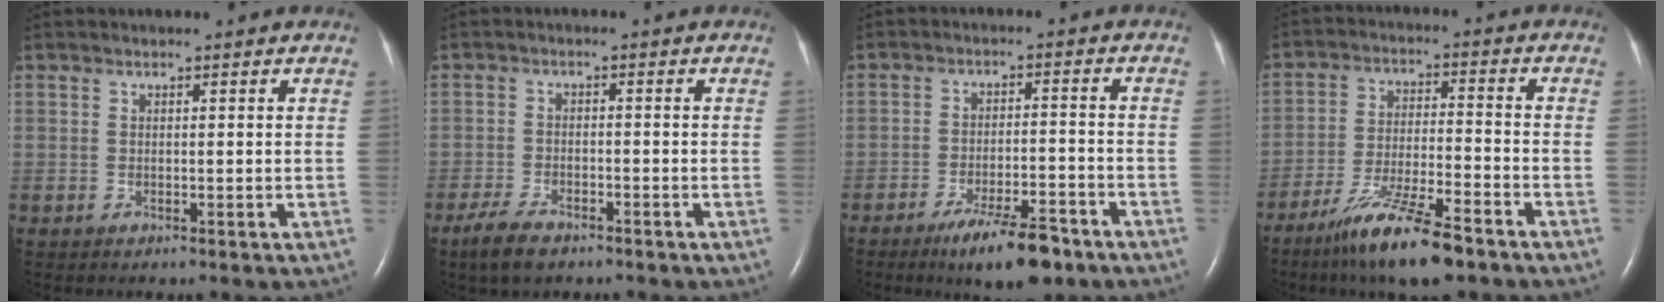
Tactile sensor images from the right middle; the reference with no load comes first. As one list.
[{"total": 4.8, "force": [-3.5, 1.6, 2.9], "torque": [-0.067, -0.006, -0.062]}, {"total": 9.2, "force": [-6.4, 2.0, 6.2], "torque": [-0.102, -0.009, -0.101]}, {"total": 12.2, "force": [-8.7, 1.2, 8.5], "torque": [-0.162, -0.030, -0.154]}]